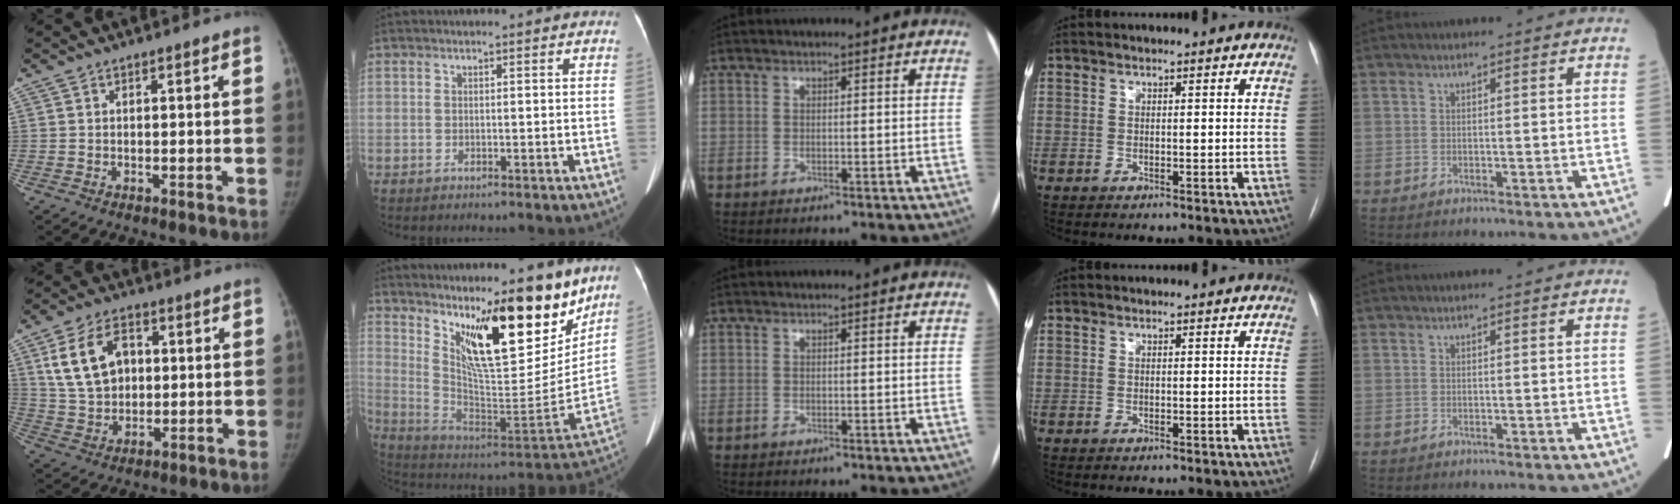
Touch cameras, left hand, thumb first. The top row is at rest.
{"thumb": {"total": 12.3, "force": [3.4, 8.7, 8.0], "torque": [-0.123, 0.000, 0.065]}, "index": {"total": 19.8, "force": [13.3, 4.9, 13.8], "torque": [-0.202, -0.032, 0.228]}}